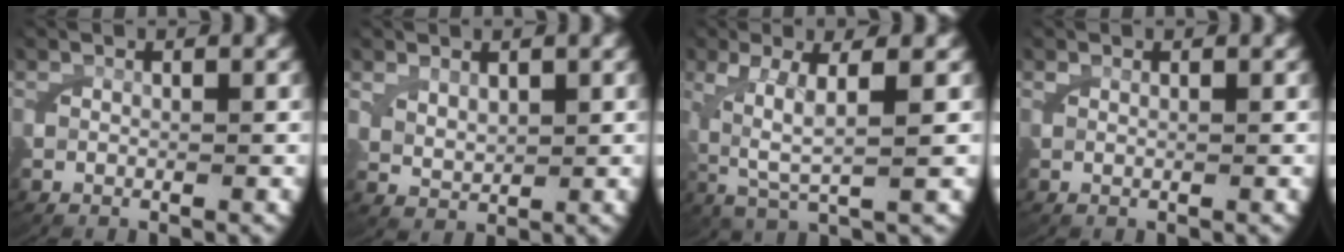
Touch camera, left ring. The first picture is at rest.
{"total": 1.7, "force": [1.0, 0.9, 1.1], "torque": [-0.029, -0.009, 0.031]}
{"total": 5.0, "force": [0.8, 2.1, 4.5], "torque": [-0.092, -0.009, 0.027]}
{"total": 0.6, "force": [0.5, 0.0, 0.4], "torque": [-0.010, -0.002, 0.011]}